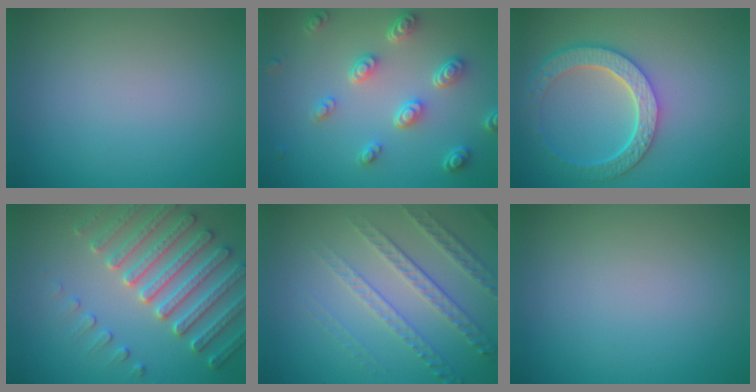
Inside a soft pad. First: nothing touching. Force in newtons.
{"total": 4.5, "press": 3.4, "slide": 3.0}
{"total": 5.8, "press": 4.4, "slide": 3.8}
{"total": 5.2, "press": 5.0, "slide": 1.4}
{"total": 4.8, "press": 3.4, "slide": 3.5}
{"total": 0.0}